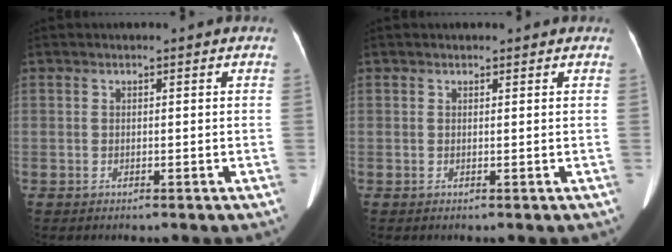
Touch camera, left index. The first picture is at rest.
{"total": 2.2, "force": [1.9, 0.7, 0.8], "torque": [-0.008, 0.009, 0.019]}